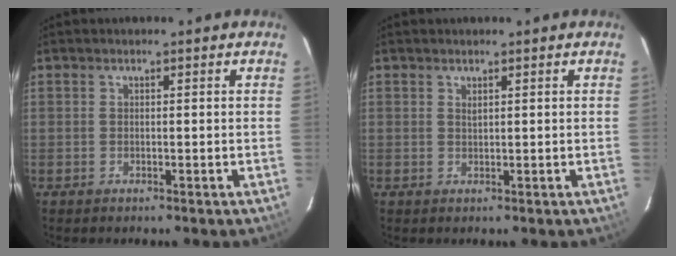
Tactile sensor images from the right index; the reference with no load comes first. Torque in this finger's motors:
{"motor_torque": [-0.16, 0.09, -0.06, 0.02]}